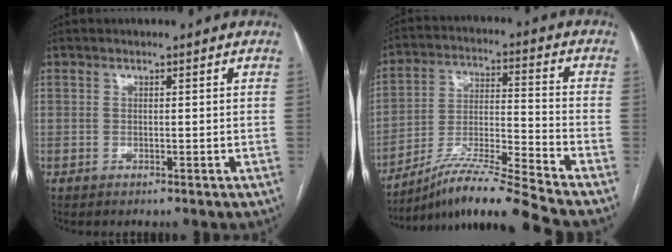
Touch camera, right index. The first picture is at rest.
{"total": 14.5, "force": [-12.9, -2.8, 6.1], "torque": [-0.110, 0.000, -0.231]}